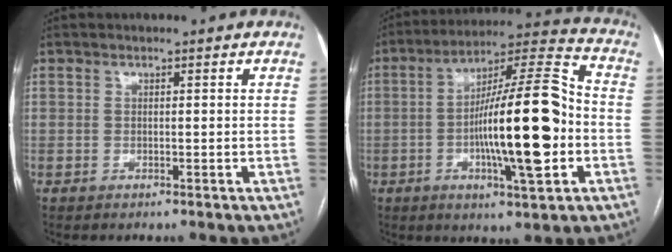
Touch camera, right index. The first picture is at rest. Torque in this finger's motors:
{"motor_torque": [2.14, 0.00, 1.05, 0.21]}